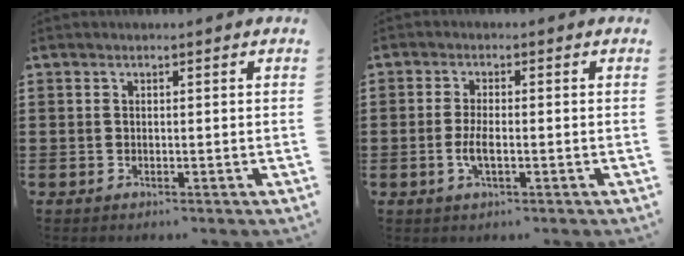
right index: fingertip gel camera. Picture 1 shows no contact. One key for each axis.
{"total": 3.1, "fx": -0.9, "fy": 0.7, "fz": 2.9, "tx": -0.065, "ty": -0.008, "tz": -0.020}